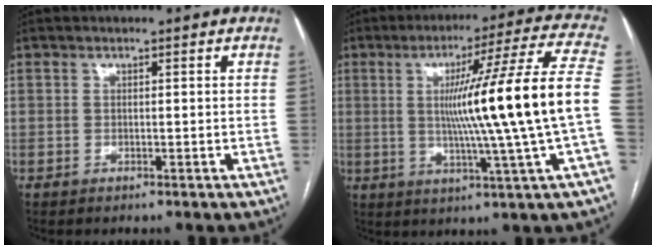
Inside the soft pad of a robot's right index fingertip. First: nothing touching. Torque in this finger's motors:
{"motor_torque": [2.14, 0.00, 1.05, 0.21]}